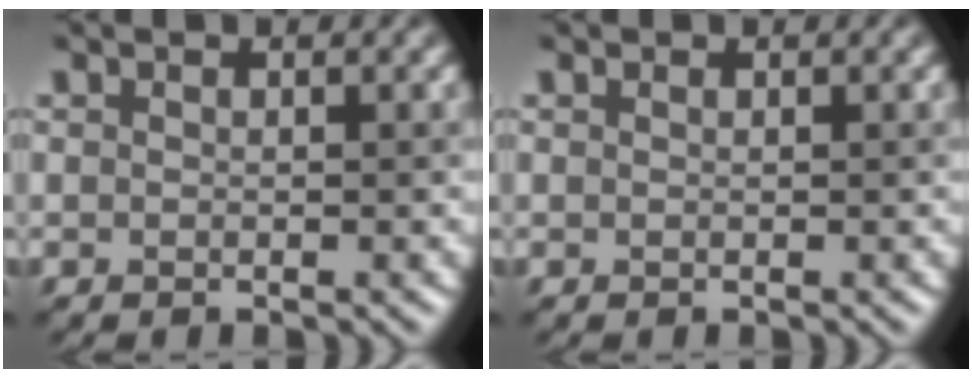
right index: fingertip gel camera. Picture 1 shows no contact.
{"total": 0.0}